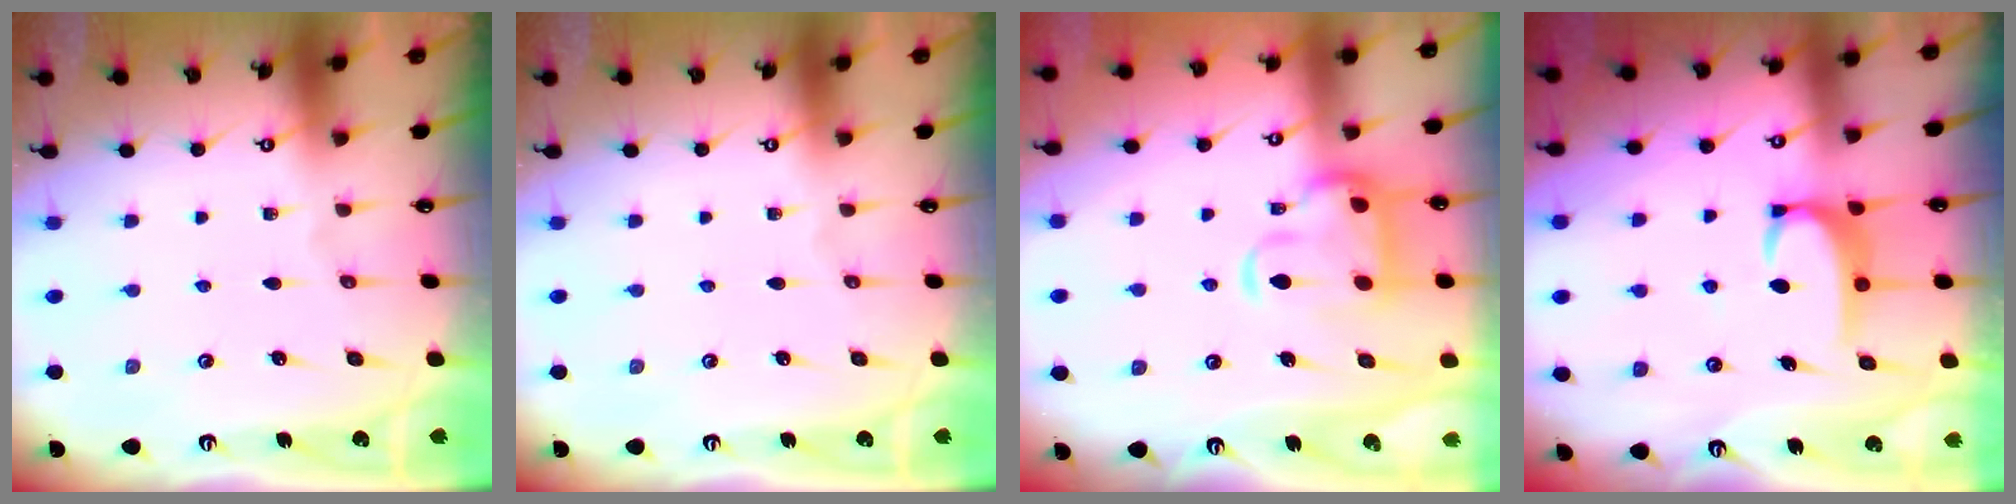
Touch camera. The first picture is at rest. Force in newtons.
{"total": 0.0}
{"total": 7.0, "press": 6.8, "slide": 1.7}
{"total": 3.7, "press": 3.7, "slide": 0.4}